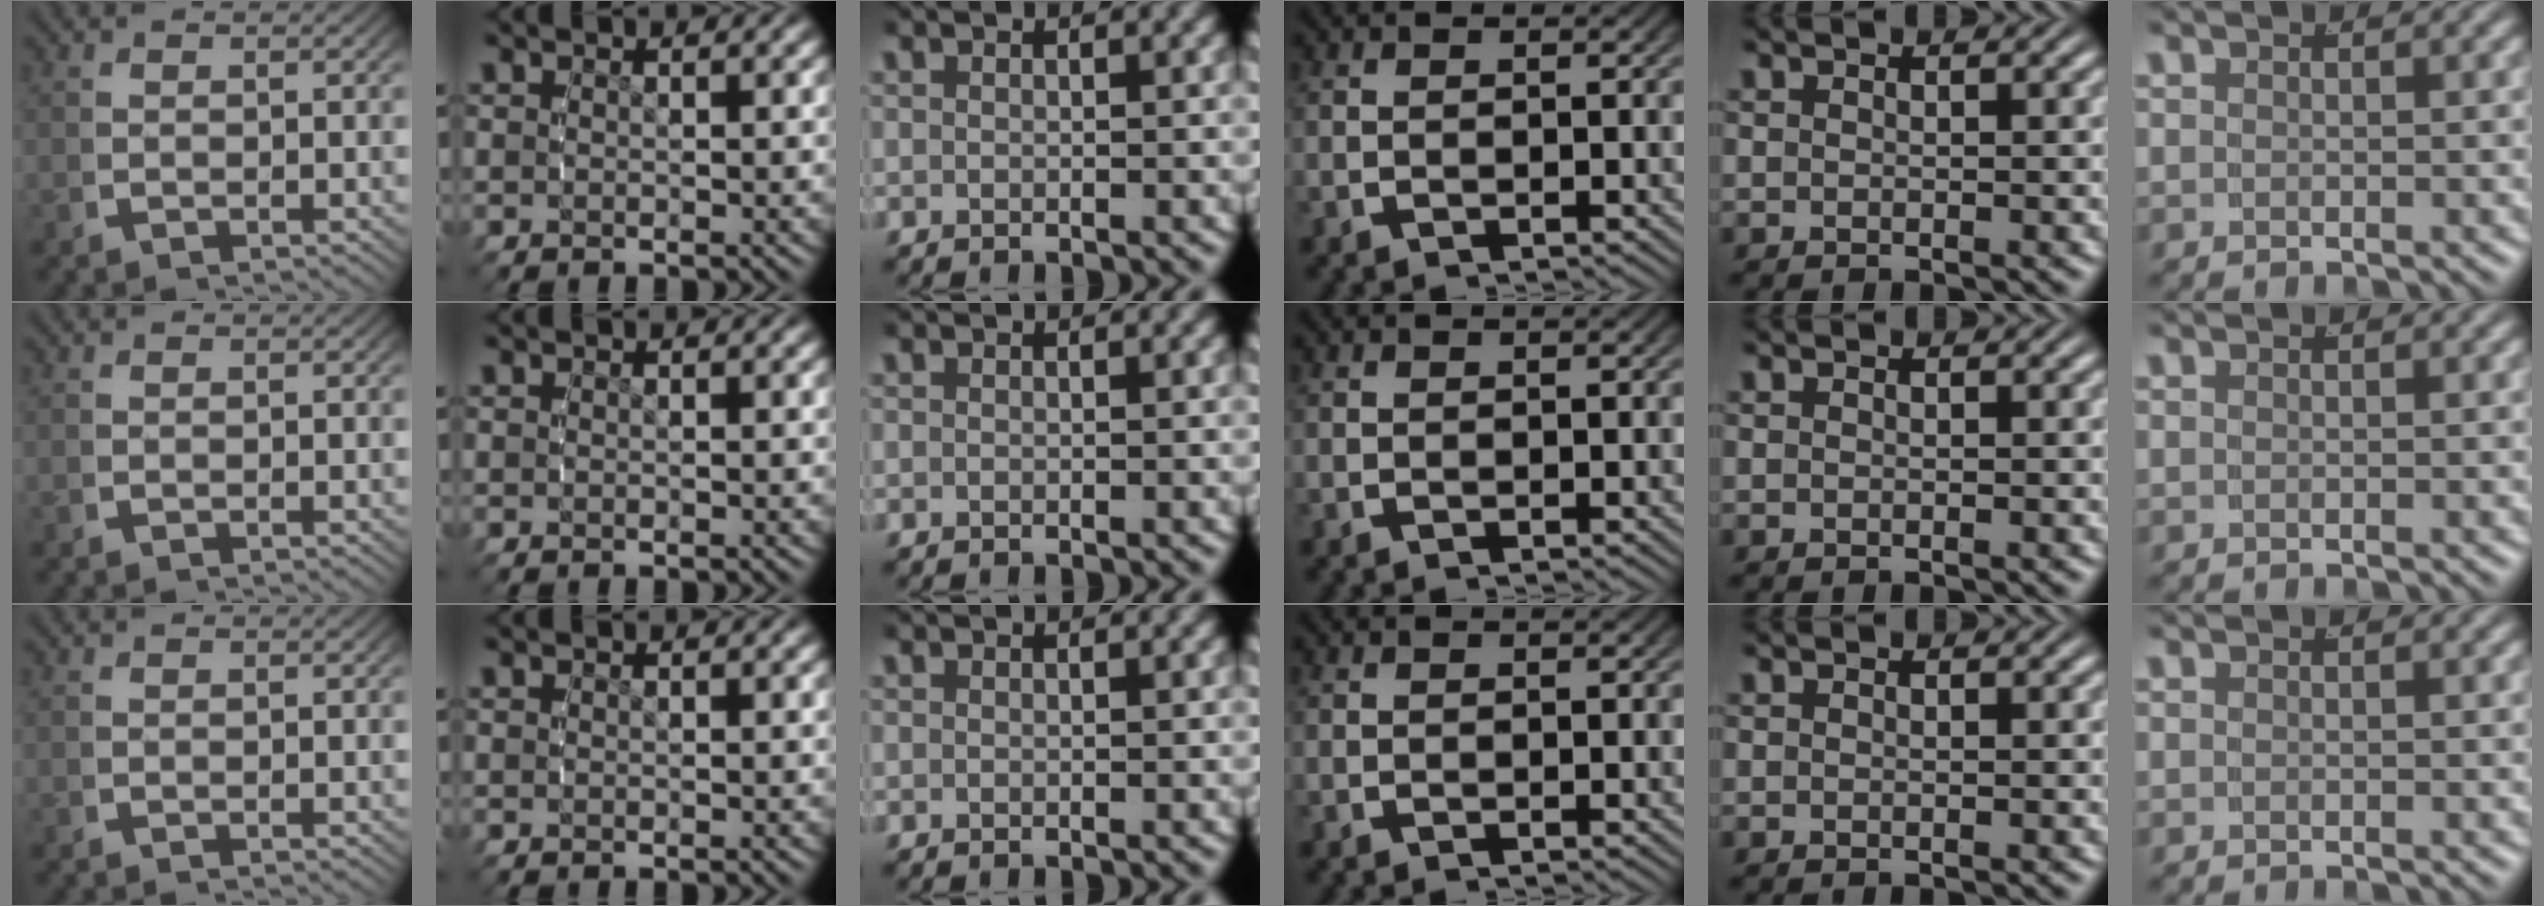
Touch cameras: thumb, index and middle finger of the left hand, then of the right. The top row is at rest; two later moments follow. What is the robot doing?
{"motion": "reach", "object": "glasses case"}